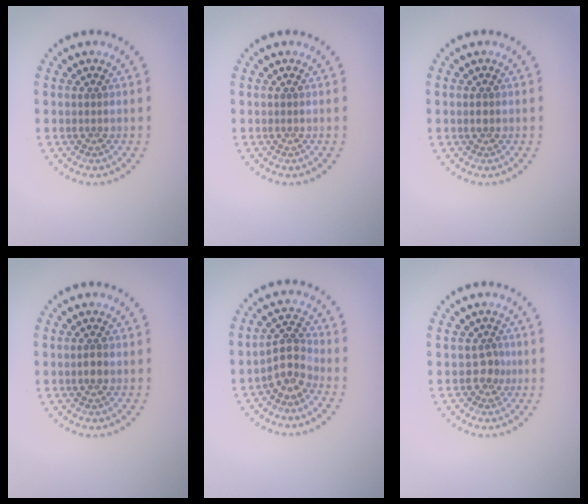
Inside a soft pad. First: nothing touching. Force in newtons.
{"total": 0.0}
{"total": 0.7, "press": 0.7, "slide": 0.1}
{"total": 1.0, "press": 1.0, "slide": 0.3}
{"total": 2.9, "press": 2.2, "slide": 1.9}
{"total": 1.5, "press": 1.1, "slide": 1.0}